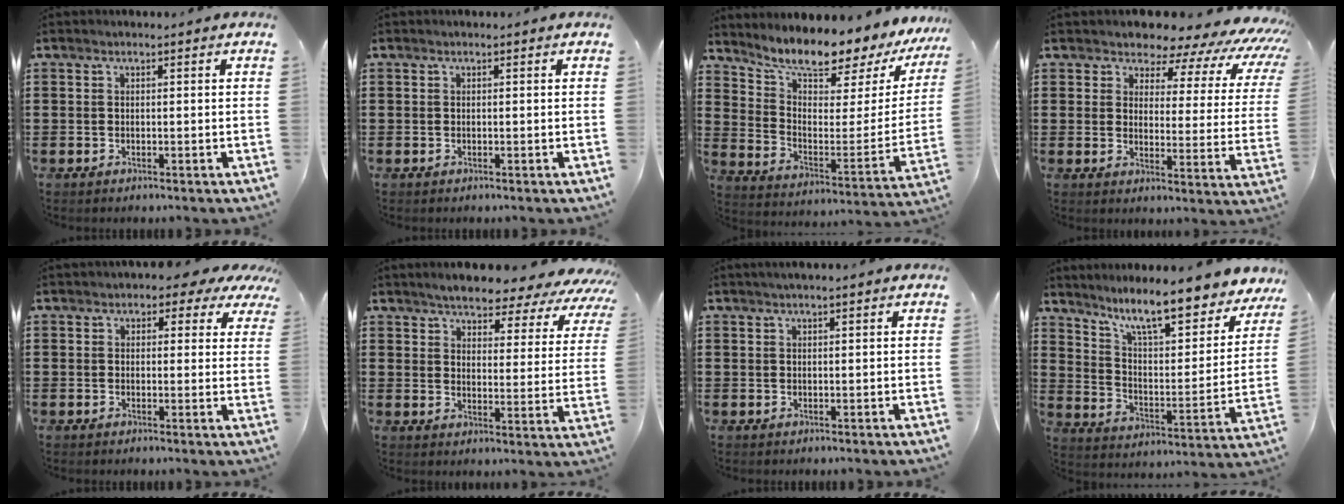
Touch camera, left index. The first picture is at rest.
{"total": 0.0}
{"total": 8.2, "force": [7.5, 0.8, 3.1], "torque": [-0.075, -0.072, 0.119]}
{"total": 6.8, "force": [6.0, 2.5, 2.2], "torque": [-0.058, -0.042, 0.101]}
{"total": 2.7, "force": [1.6, 1.9, 1.1], "torque": [-0.018, 0.001, 0.023]}
{"total": 5.1, "force": [4.8, 0.6, 1.3], "torque": [-0.044, -0.036, 0.078]}
{"total": 0.9, "force": [0.5, 0.0, 0.7], "torque": [-0.014, 0.001, 0.009]}
{"total": 10.6, "force": [8.7, 1.2, 6.0], "torque": [-0.130, -0.056, 0.145]}